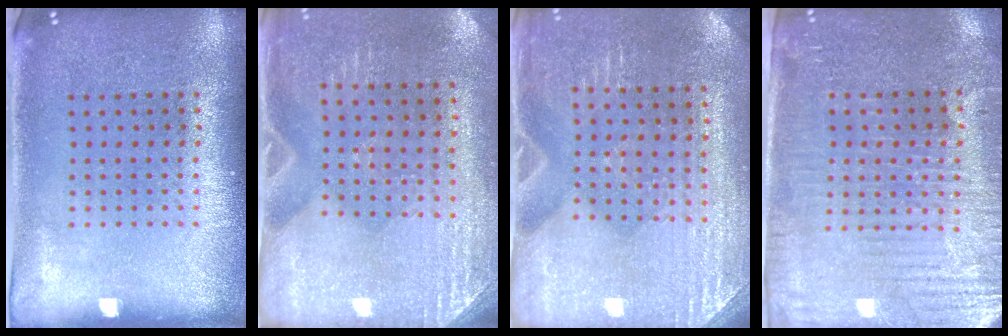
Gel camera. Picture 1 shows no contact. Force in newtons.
{"total": 2.8, "press": 2.6, "slide": 1.2}
{"total": 2.9, "press": 2.9, "slide": 0.3}
{"total": 3.8, "press": 3.5, "slide": 1.4}